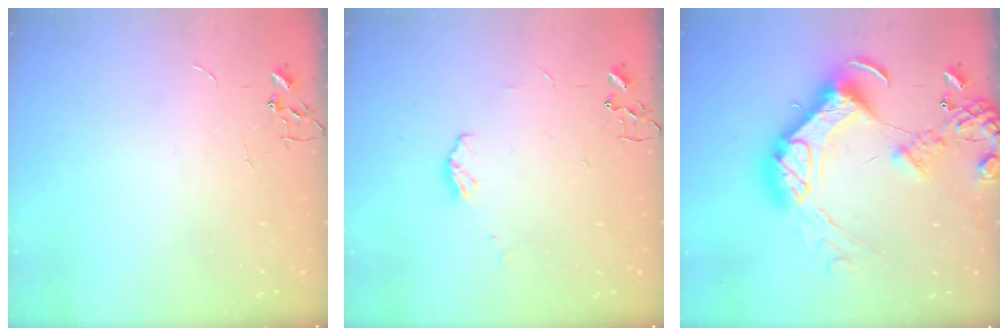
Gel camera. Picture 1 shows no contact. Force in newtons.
{"total": 5.4, "press": 5.4, "slide": 0.2}
{"total": 23.5, "press": 23.3, "slide": 3.0}